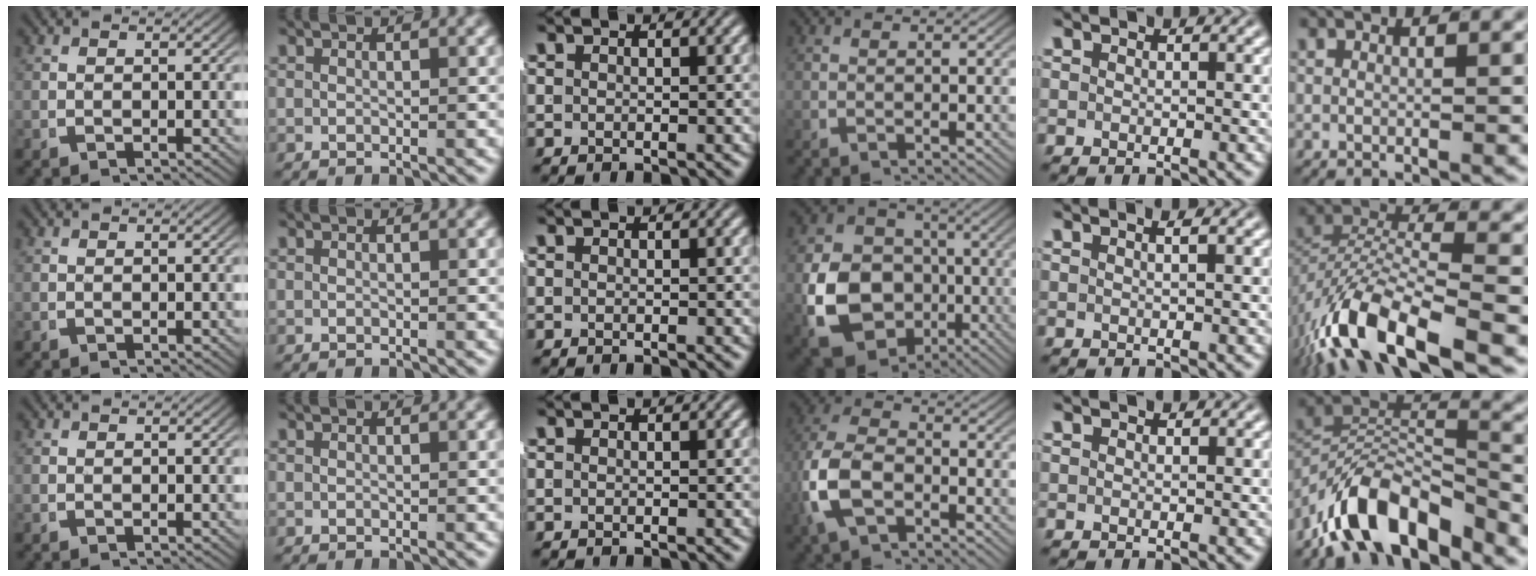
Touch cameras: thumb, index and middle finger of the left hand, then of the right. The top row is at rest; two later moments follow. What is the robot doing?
{"motion": "lift_and_place", "object": "jacket"}